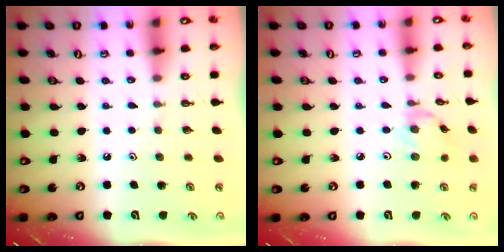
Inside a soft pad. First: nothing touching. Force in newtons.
{"total": 1.2, "press": 1.1, "slide": 0.3}